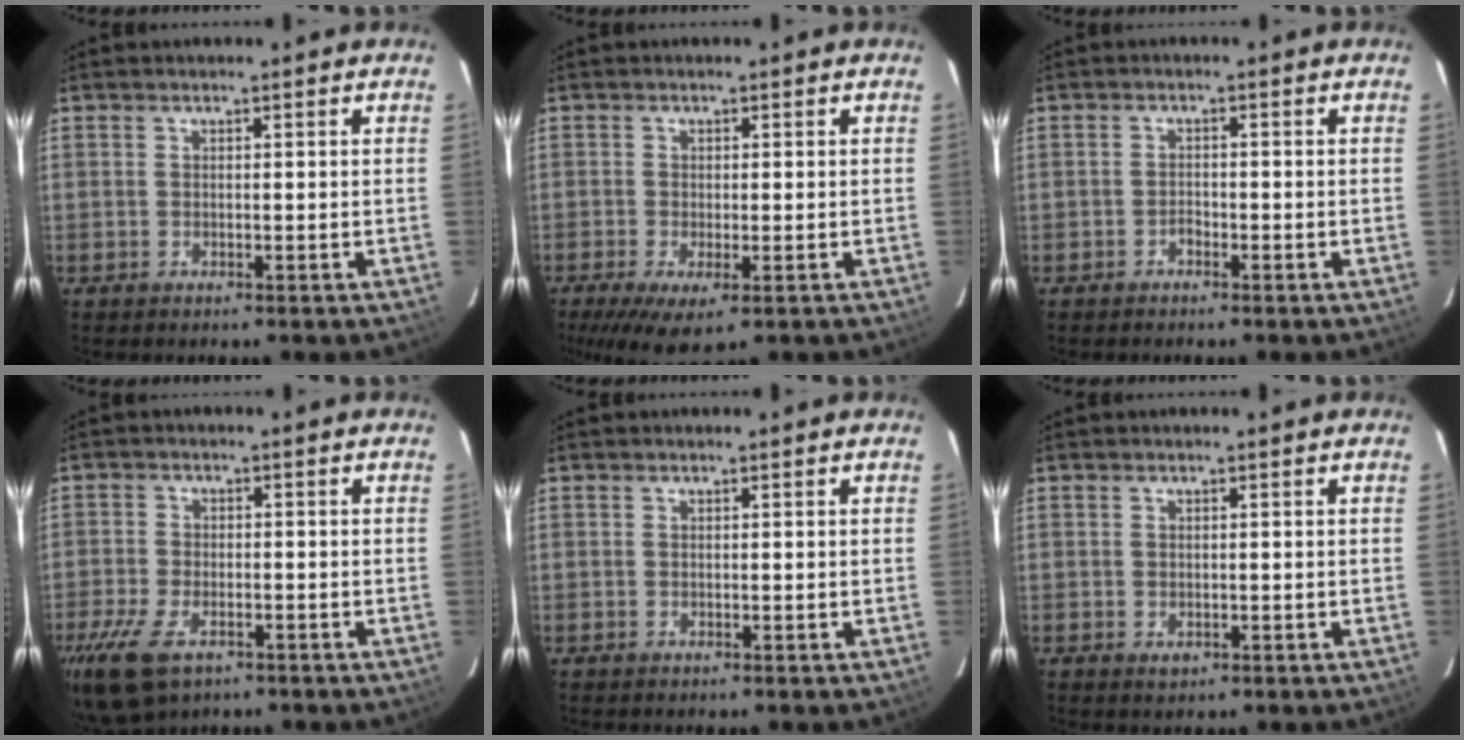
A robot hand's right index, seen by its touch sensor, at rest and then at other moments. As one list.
[{"total": 6.7, "force": [-3.5, 2.4, 5.3], "torque": [-0.111, -0.030, -0.053]}, {"total": 1.2, "force": [-1.0, 0.6, 0.2], "torque": [-0.004, 0.002, -0.019]}, {"total": 10.3, "force": [-6.1, 5.4, 6.3], "torque": [-0.157, -0.027, -0.109]}, {"total": 0.0}, {"total": 1.2, "force": [-0.4, 1.0, 0.6], "torque": [-0.007, -0.003, -0.003]}]